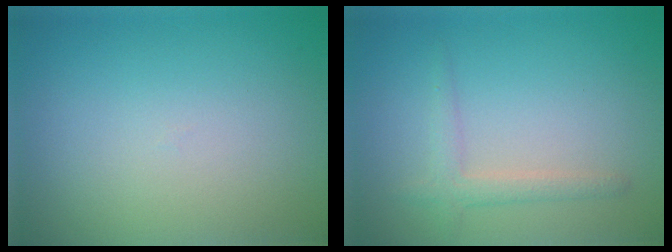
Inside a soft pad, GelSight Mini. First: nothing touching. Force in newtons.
{"total": 2.0, "press": 1.9, "slide": 0.1}